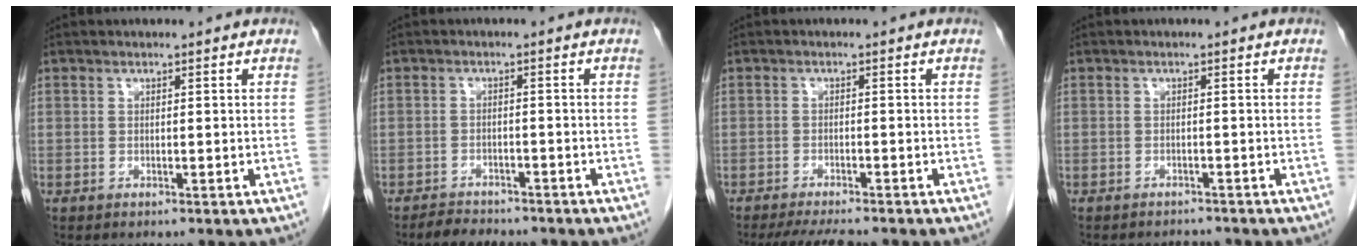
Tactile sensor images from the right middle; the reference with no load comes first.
{"total": 4.5, "force": [-4.0, 1.6, 1.2], "torque": [-0.027, -0.007, -0.060]}
{"total": 6.9, "force": [-6.0, 0.9, 3.2], "torque": [-0.045, -0.015, -0.092]}
{"total": 2.5, "force": [-2.4, 0.6, 0.0], "torque": [-0.002, -0.007, -0.034]}